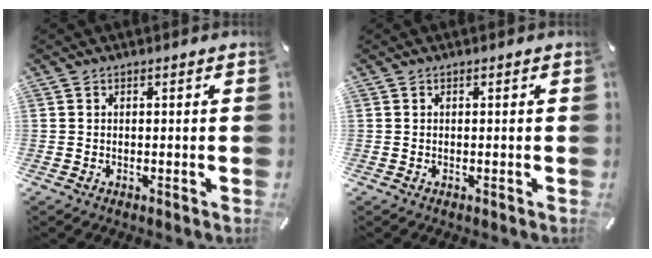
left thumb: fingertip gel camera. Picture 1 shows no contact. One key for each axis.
{"total": 0.0}